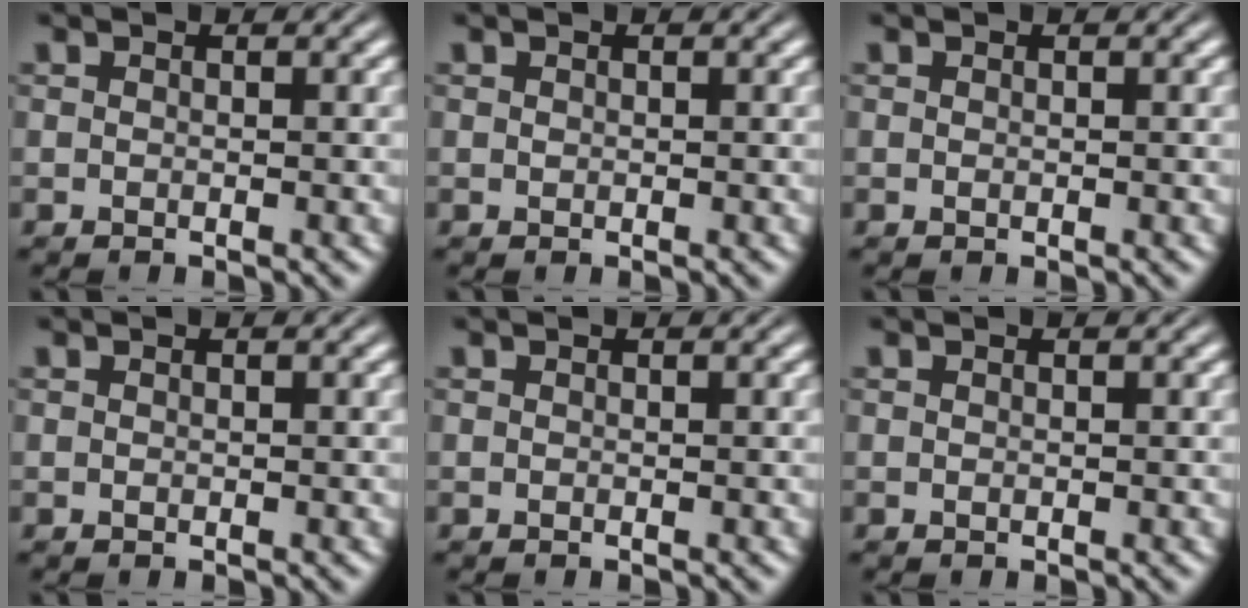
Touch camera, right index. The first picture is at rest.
{"total": 0.6, "force": [0.1, -0.6, 0.0], "torque": [-0.005, -0.008, 0.009]}
{"total": 0.0}
{"total": 0.0}
{"total": 0.0}
{"total": 0.0}